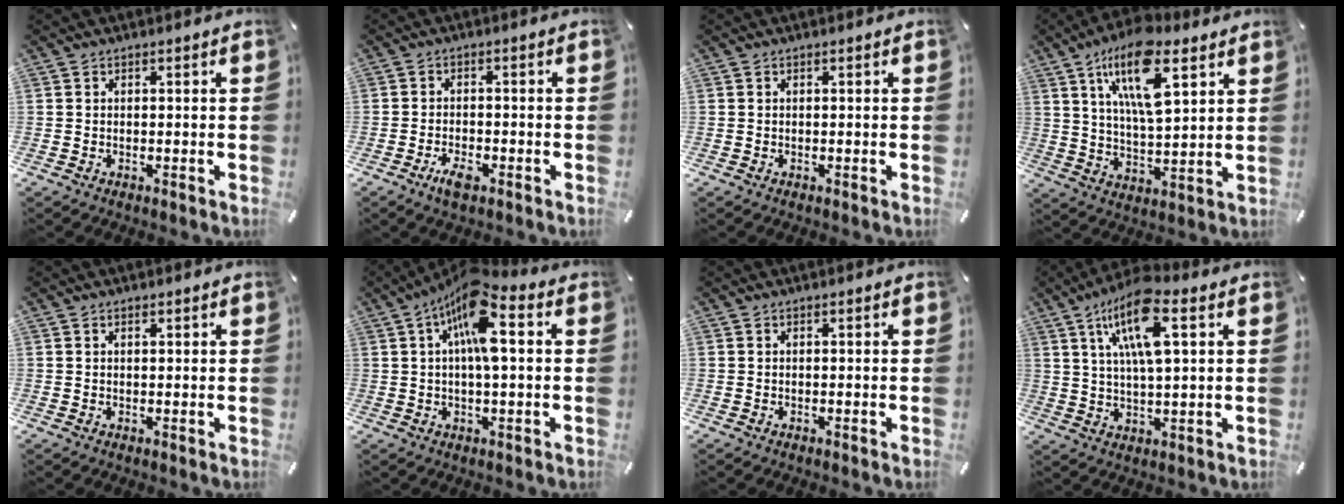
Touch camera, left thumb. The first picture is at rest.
{"total": 3.7, "force": [-2.4, 1.7, 2.3], "torque": [-0.049, 0.007, -0.045]}
{"total": 0.0}
{"total": 16.1, "force": [9.0, 6.3, 11.8], "torque": [-0.224, -0.024, 0.149]}
{"total": 0.5, "force": [0.3, 0.3, 0.2], "torque": [-0.004, 0.000, 0.007]}
{"total": 12.5, "force": [3.4, 4.4, 11.1], "torque": [-0.196, -0.006, 0.059]}
{"total": 0.0}
{"total": 13.4, "force": [5.9, 4.1, 11.3], "torque": [-0.220, -0.006, 0.097]}